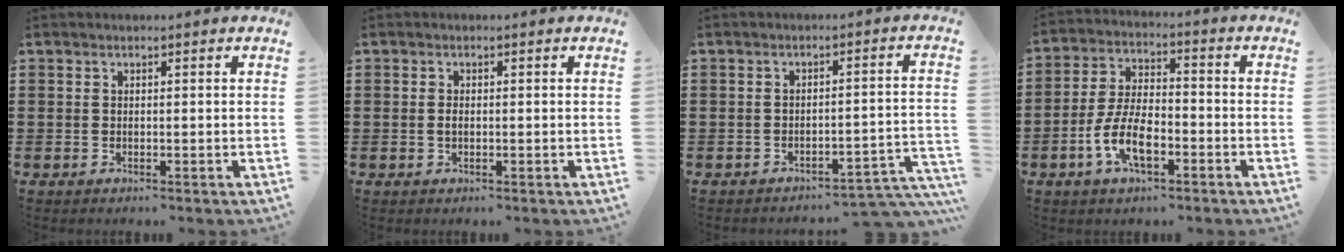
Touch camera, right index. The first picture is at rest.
{"total": 1.0, "force": [-0.1, 0.5, 0.9], "torque": [-0.020, 0.000, -0.003]}
{"total": 3.5, "force": [-3.2, 0.1, 1.4], "torque": [-0.028, -0.006, -0.067]}
{"total": 8.4, "force": [-3.5, 3.6, 6.8], "torque": [-0.161, -0.007, -0.072]}